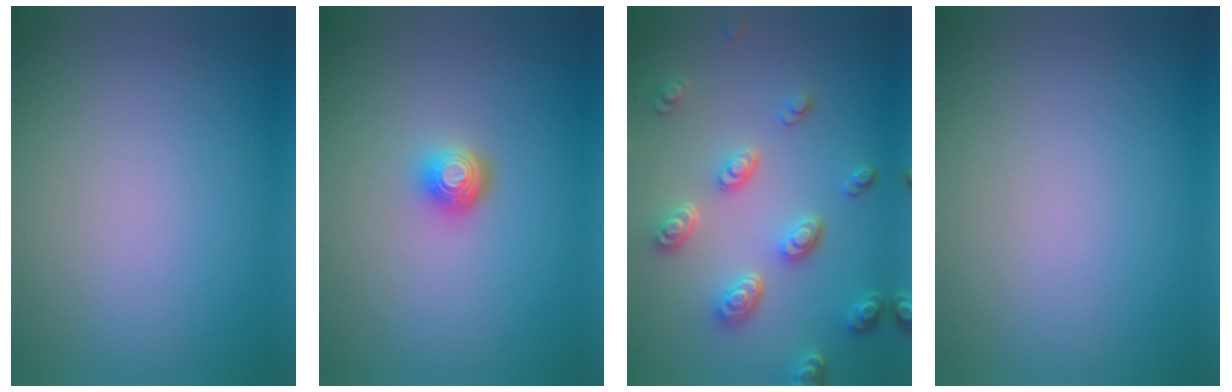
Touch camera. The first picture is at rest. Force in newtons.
{"total": 1.9, "press": 1.4, "slide": 1.3}
{"total": 4.7, "press": 3.6, "slide": 3.0}
{"total": 0.0}